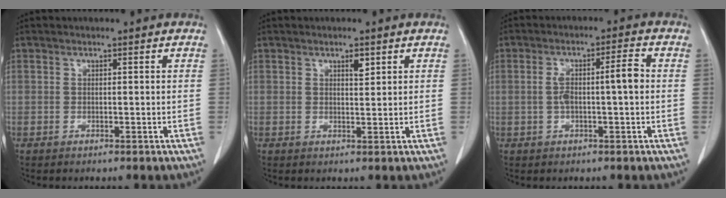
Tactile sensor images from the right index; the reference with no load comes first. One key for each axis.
{"total": 1.6, "fx": 1.0, "fy": 0.4, "fz": 1.2, "tx": -0.021, "ty": -0.004, "tz": 0.015}
{"total": 5.7, "fx": 0.0, "fy": 0.8, "fz": 5.6, "tx": -0.106, "ty": 0.020, "tz": 0.001}